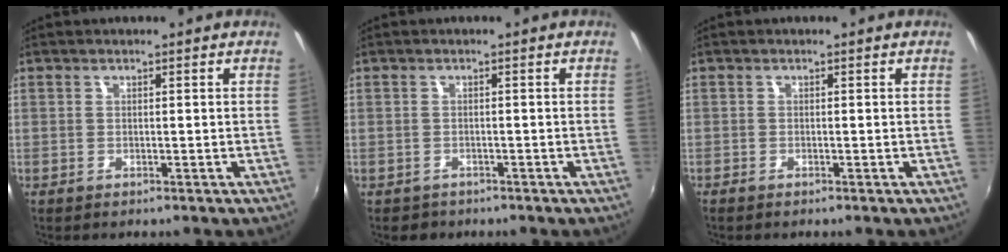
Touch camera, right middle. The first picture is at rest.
{"total": 1.9, "force": [-1.3, 1.4, 0.2], "torque": [-0.010, -0.003, -0.019]}
{"total": 0.7, "force": [-0.7, 0.1, 0.3], "torque": [-0.006, -0.004, -0.015]}